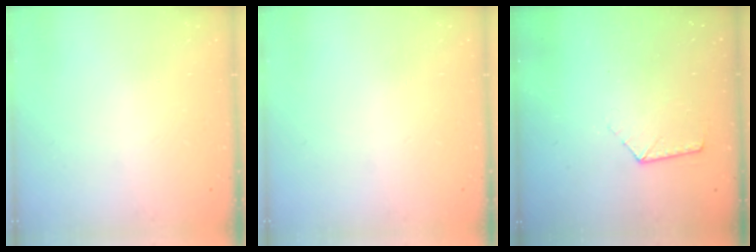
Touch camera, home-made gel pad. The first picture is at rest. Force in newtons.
{"total": 0.0}
{"total": 6.5, "press": 6.5, "slide": 0.5}